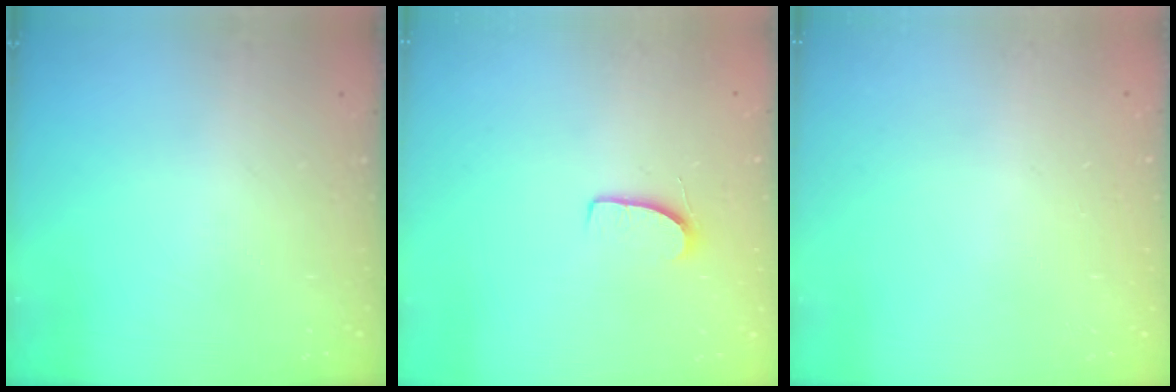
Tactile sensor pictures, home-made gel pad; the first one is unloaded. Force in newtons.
{"total": 7.1, "press": 7.1, "slide": 0.5}
{"total": 0.0}